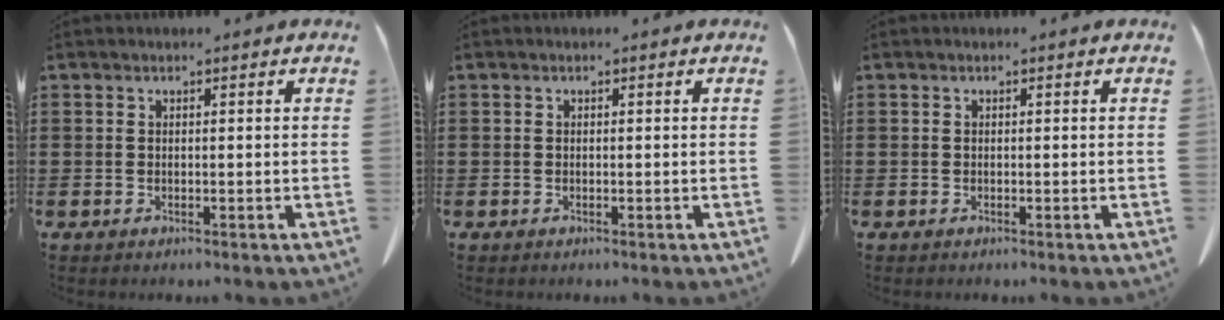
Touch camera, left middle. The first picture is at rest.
{"total": 0.0}
{"total": 0.0}